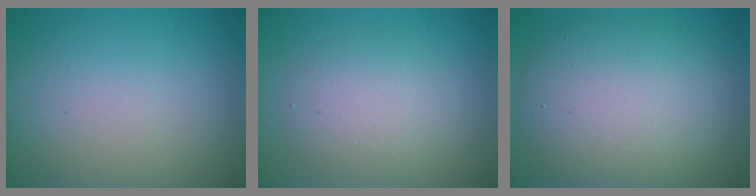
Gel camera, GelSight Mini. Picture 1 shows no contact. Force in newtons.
{"total": 3.7, "press": 3.6, "slide": 0.3}
{"total": 8.6, "press": 8.6, "slide": 0.2}